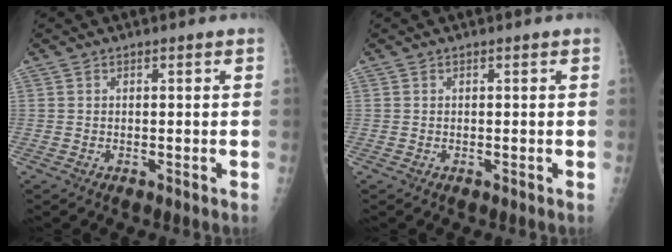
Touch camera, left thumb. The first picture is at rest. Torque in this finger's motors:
{"motor_torque": [-0.07, 0.10, -0.05, 0.05, 0.00]}